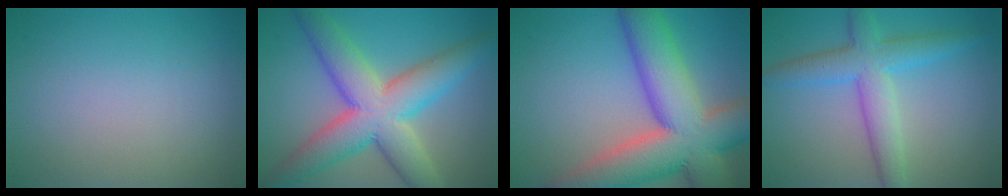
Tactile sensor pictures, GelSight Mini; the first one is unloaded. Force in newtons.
{"total": 10.0, "press": 10.0, "slide": 0.5}
{"total": 14.1, "press": 14.1, "slide": 0.9}
{"total": 5.3, "press": 5.3, "slide": 0.1}